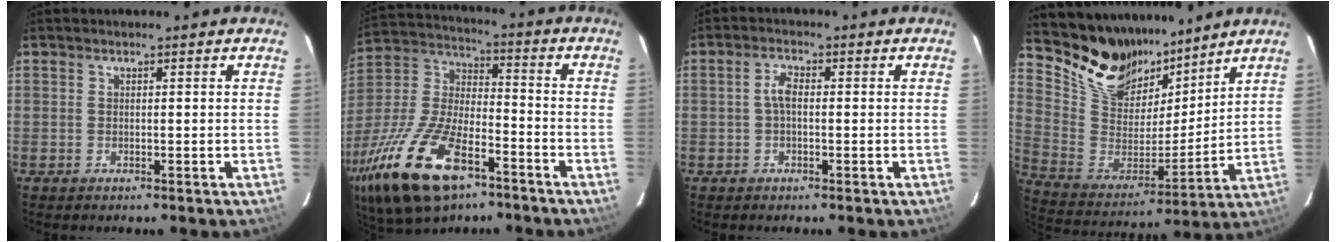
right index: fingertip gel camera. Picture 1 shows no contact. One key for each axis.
{"total": 24.6, "fx": -13.9, "fy": 10.8, "fz": 17.3, "tx": -0.371, "ty": -0.032, "tz": -0.248}
{"total": 2.6, "fx": -0.2, "fy": 1.2, "fz": 2.3, "tx": -0.048, "ty": 0.009, "tz": -0.003}
{"total": 17.6, "fx": 14.2, "fy": 8.6, "fz": 6.0, "tx": -0.159, "ty": -0.005, "tz": 0.269}